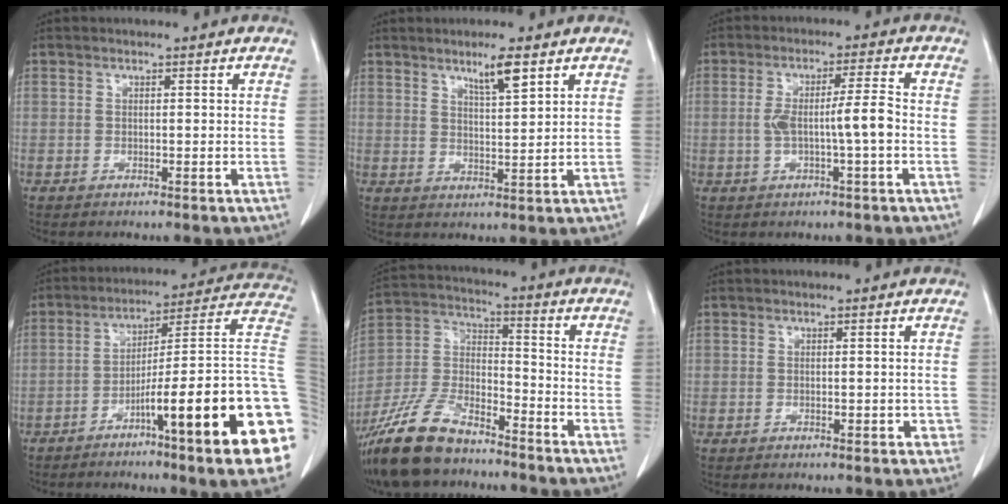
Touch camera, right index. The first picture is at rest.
{"total": 4.5, "force": [3.0, 0.2, 3.3], "torque": [-0.057, -0.005, 0.054]}
{"total": 6.3, "force": [-0.9, 0.0, 6.2], "torque": [-0.114, 0.009, -0.013]}
{"total": 23.0, "force": [-7.4, -0.1, 21.8], "torque": [-0.202, 0.006, -0.116]}
{"total": 15.4, "force": [-12.1, 5.0, 8.0], "torque": [-0.174, -0.003, -0.229]}
{"total": 1.8, "force": [-0.3, 1.2, 1.3], "torque": [-0.010, 0.006, 0.000]}